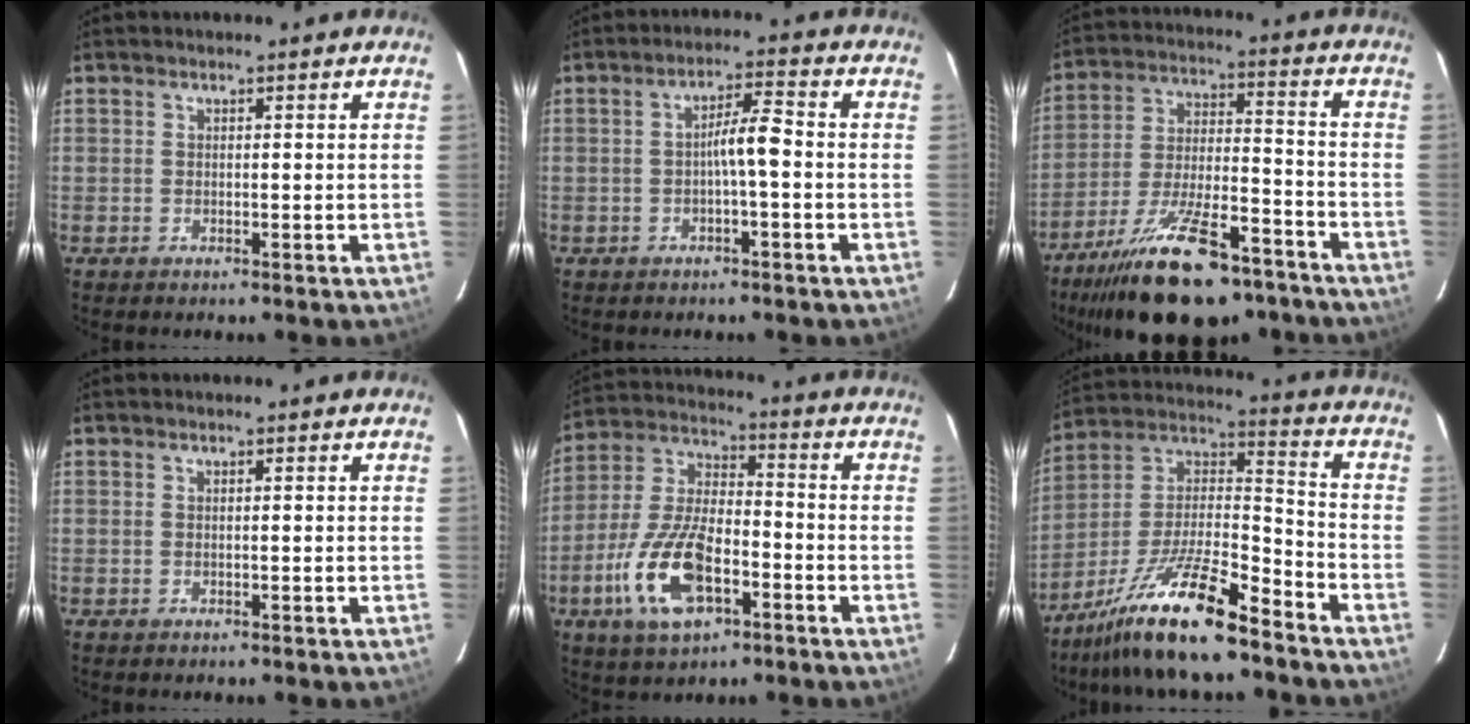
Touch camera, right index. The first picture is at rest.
{"total": 4.4, "force": [-0.7, 0.3, 4.4], "torque": [-0.070, 0.013, -0.010]}
{"total": 18.0, "force": [-12.9, 4.4, 11.8], "torque": [-0.209, -0.012, -0.225]}
{"total": 0.0}
{"total": 14.0, "force": [-5.9, 5.6, 11.4], "torque": [-0.245, 0.004, -0.106]}
{"total": 16.4, "force": [-12.0, 1.9, 11.0], "torque": [-0.214, -0.003, -0.215]}